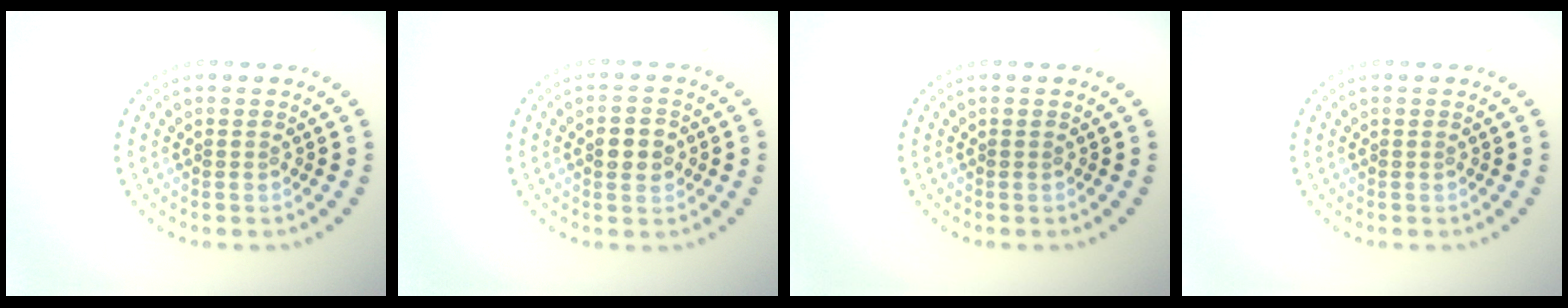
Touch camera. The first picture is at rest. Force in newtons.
{"total": 2.6, "press": 2.6, "slide": 0.2}
{"total": 0.0}
{"total": 0.0}